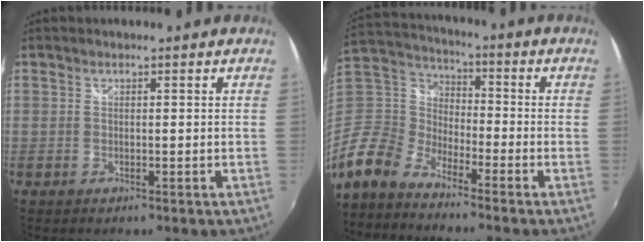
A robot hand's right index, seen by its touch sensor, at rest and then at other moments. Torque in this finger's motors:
{"motor_torque": [-0.85, -0.49, -1.06, -0.21]}